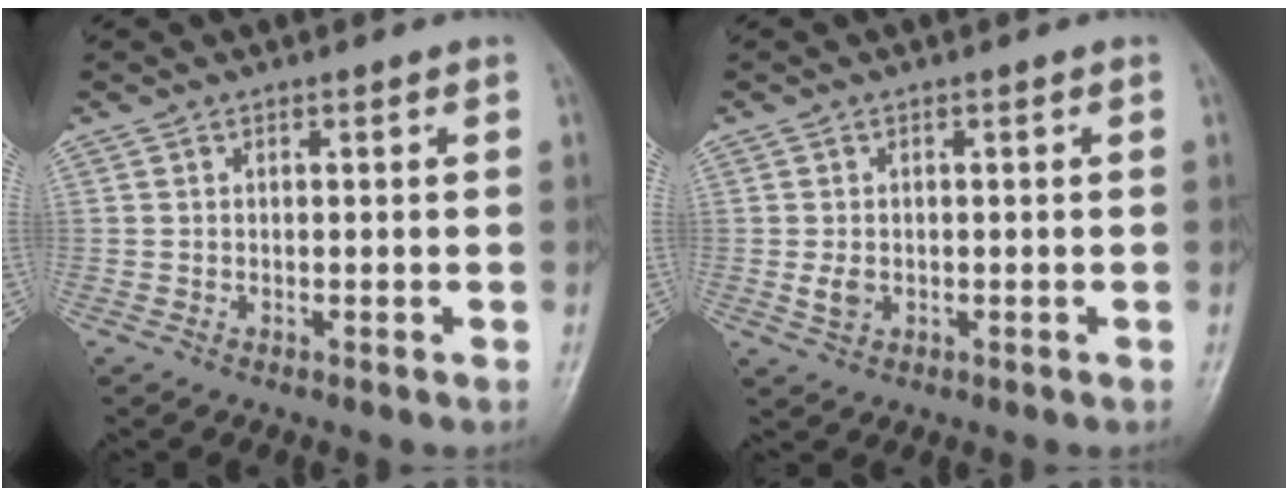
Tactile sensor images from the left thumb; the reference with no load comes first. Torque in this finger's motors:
{"motor_torque": [-0.20, -0.16, 0.31, 0.24, 0.09]}